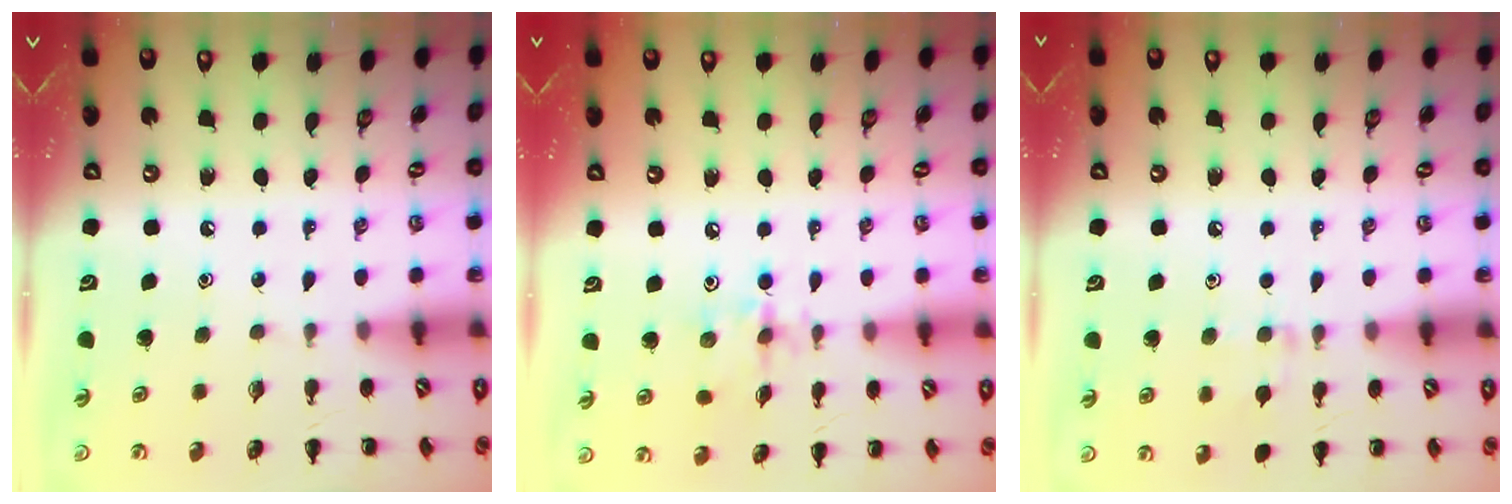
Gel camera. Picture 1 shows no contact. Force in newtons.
{"total": 4.8, "press": 4.8, "slide": 0.4}
{"total": 7.4, "press": 6.9, "slide": 2.5}